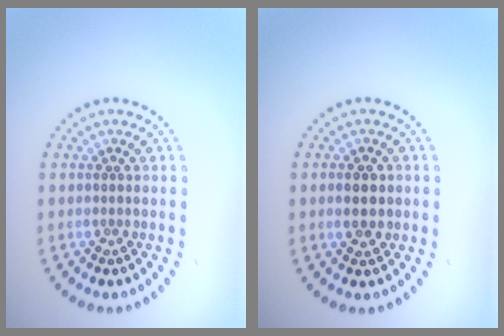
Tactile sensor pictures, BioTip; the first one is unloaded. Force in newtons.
{"total": 2.0, "press": 2.0, "slide": 0.2}